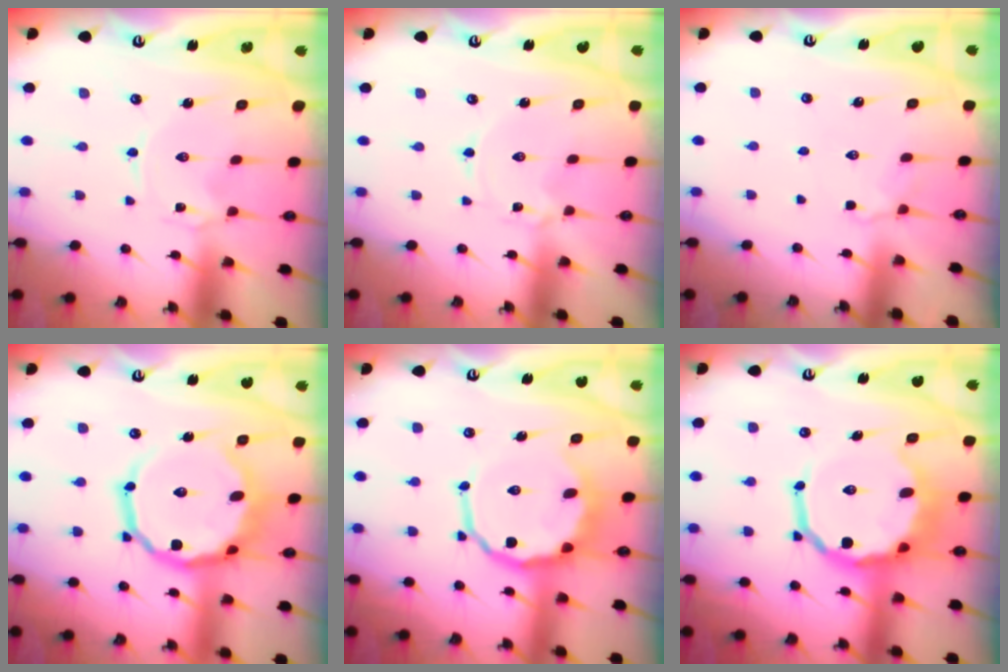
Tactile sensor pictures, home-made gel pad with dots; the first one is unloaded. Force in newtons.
{"total": 0.9, "press": 0.9, "slide": 0.1}
{"total": 4.7, "press": 4.4, "slide": 1.5}
{"total": 16.0, "press": 15.7, "slide": 2.8}
{"total": 10.7, "press": 10.1, "slide": 3.5}
{"total": 14.5, "press": 14.0, "slide": 3.7}